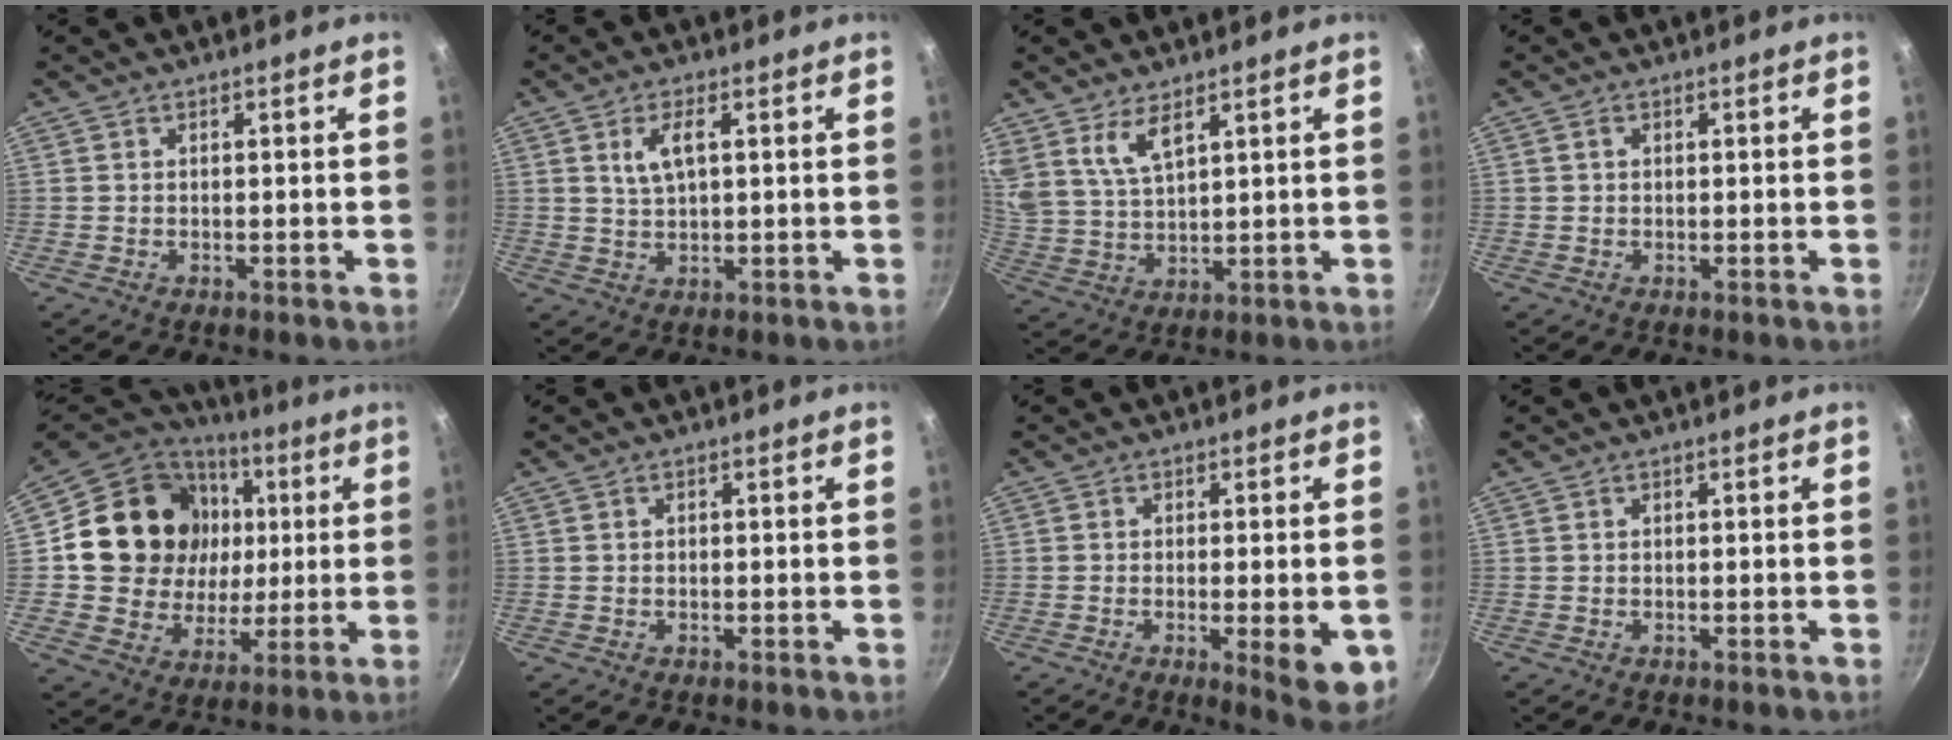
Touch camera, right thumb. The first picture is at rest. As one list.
[{"total": 5.0, "force": [1.5, 2.2, 4.2], "torque": [-0.075, 0.003, 0.031]}, {"total": 6.8, "force": [4.4, 2.6, 4.4], "torque": [-0.082, -0.030, 0.099]}, {"total": 0.9, "force": [0.2, 0.7, 0.5], "torque": [-0.007, 0.004, 0.003]}, {"total": 22.1, "force": [4.0, 18.9, 10.7], "torque": [-0.178, 0.008, 0.075]}, {"total": 0.5, "force": [0.1, 0.4, 0.3], "torque": [-0.004, 0.005, 0.002]}, {"total": 8.4, "force": [-2.1, 2.1, 7.8], "torque": [-0.095, -0.006, -0.023]}, {"total": 0.0}]